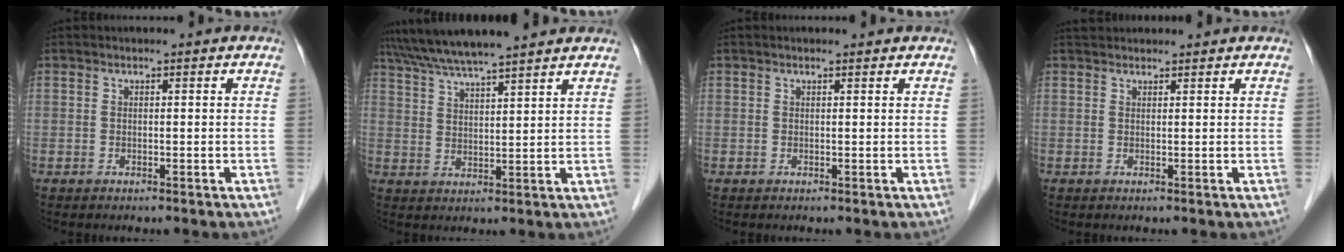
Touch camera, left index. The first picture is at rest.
{"total": 11.5, "force": [10.2, -0.4, 5.3], "torque": [-0.096, 0.033, 0.159]}
{"total": 0.9, "force": [0.9, 0.1, 0.3], "torque": [-0.014, 0.009, 0.013]}
{"total": 3.2, "force": [3.1, 0.8, 0.6], "torque": [-0.008, 0.035, 0.049]}